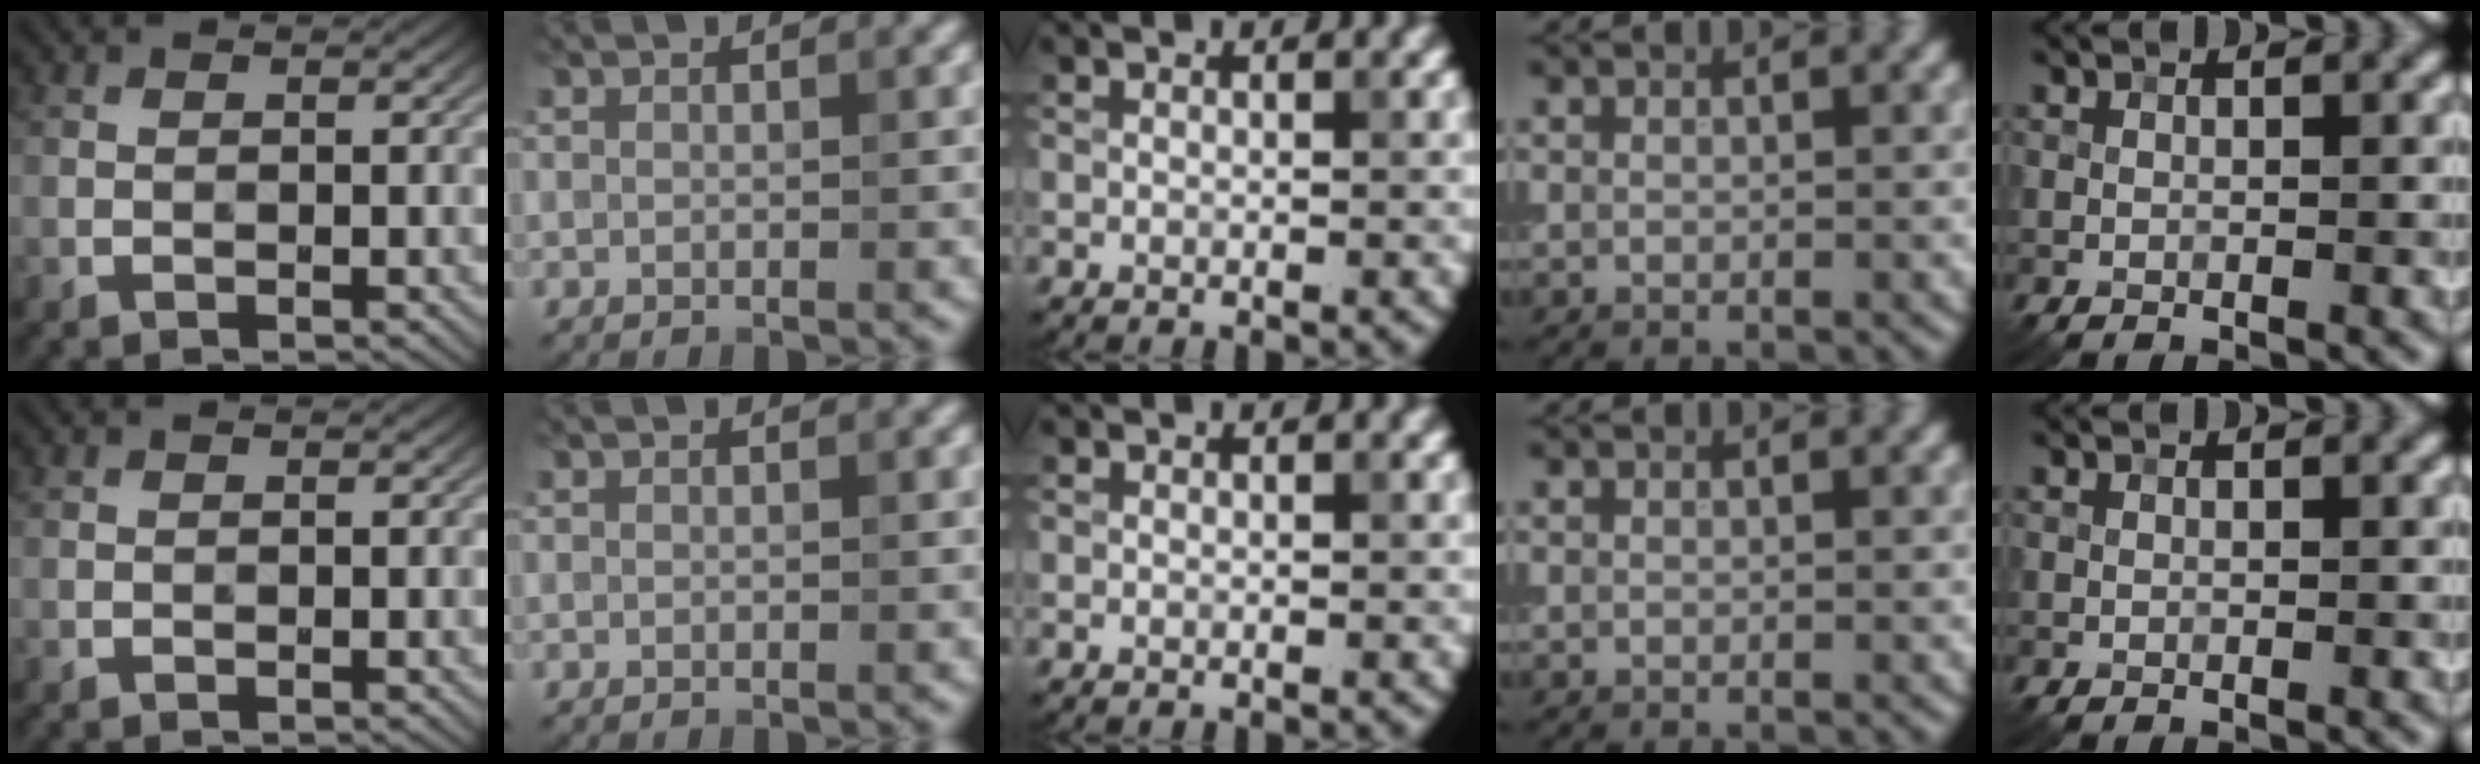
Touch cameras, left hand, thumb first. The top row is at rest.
{}